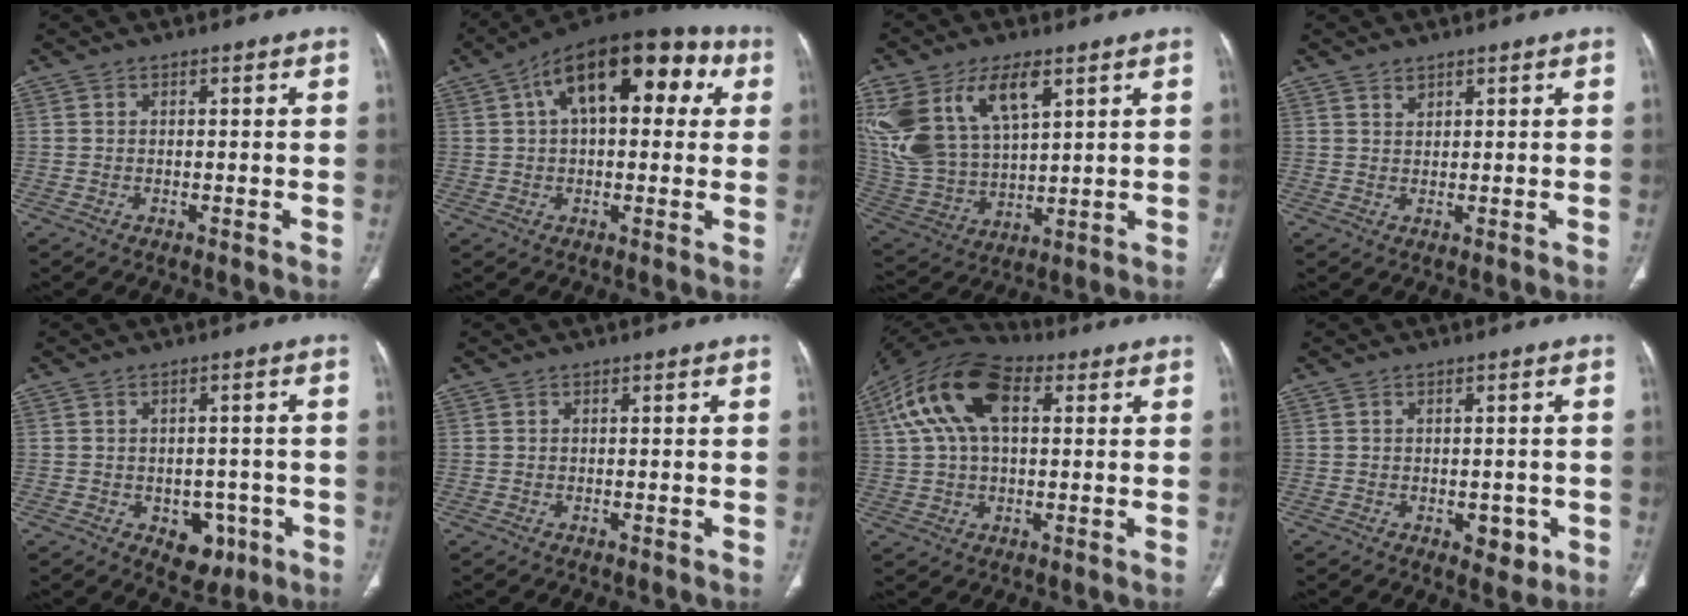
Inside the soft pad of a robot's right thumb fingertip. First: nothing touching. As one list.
[{"total": 20.4, "force": [6.7, 10.4, 16.3], "torque": [-0.211, 0.040, 0.094]}, {"total": 20.5, "force": [9.0, 10.9, 14.9], "torque": [-0.312, -0.021, 0.184]}, {"total": 1.5, "force": [1.2, 0.7, 0.4], "torque": [0.000, -0.009, 0.021]}, {"total": 6.2, "force": [-2.4, 4.4, 3.7], "torque": [-0.014, 0.011, -0.022]}, {"total": 0.0}, {"total": 16.5, "force": [5.0, 9.0, 12.9], "torque": [-0.245, 0.031, 0.083]}, {"total": 3.9, "force": [-1.2, 2.4, 2.8], "torque": [-0.013, 0.000, -0.008]}]